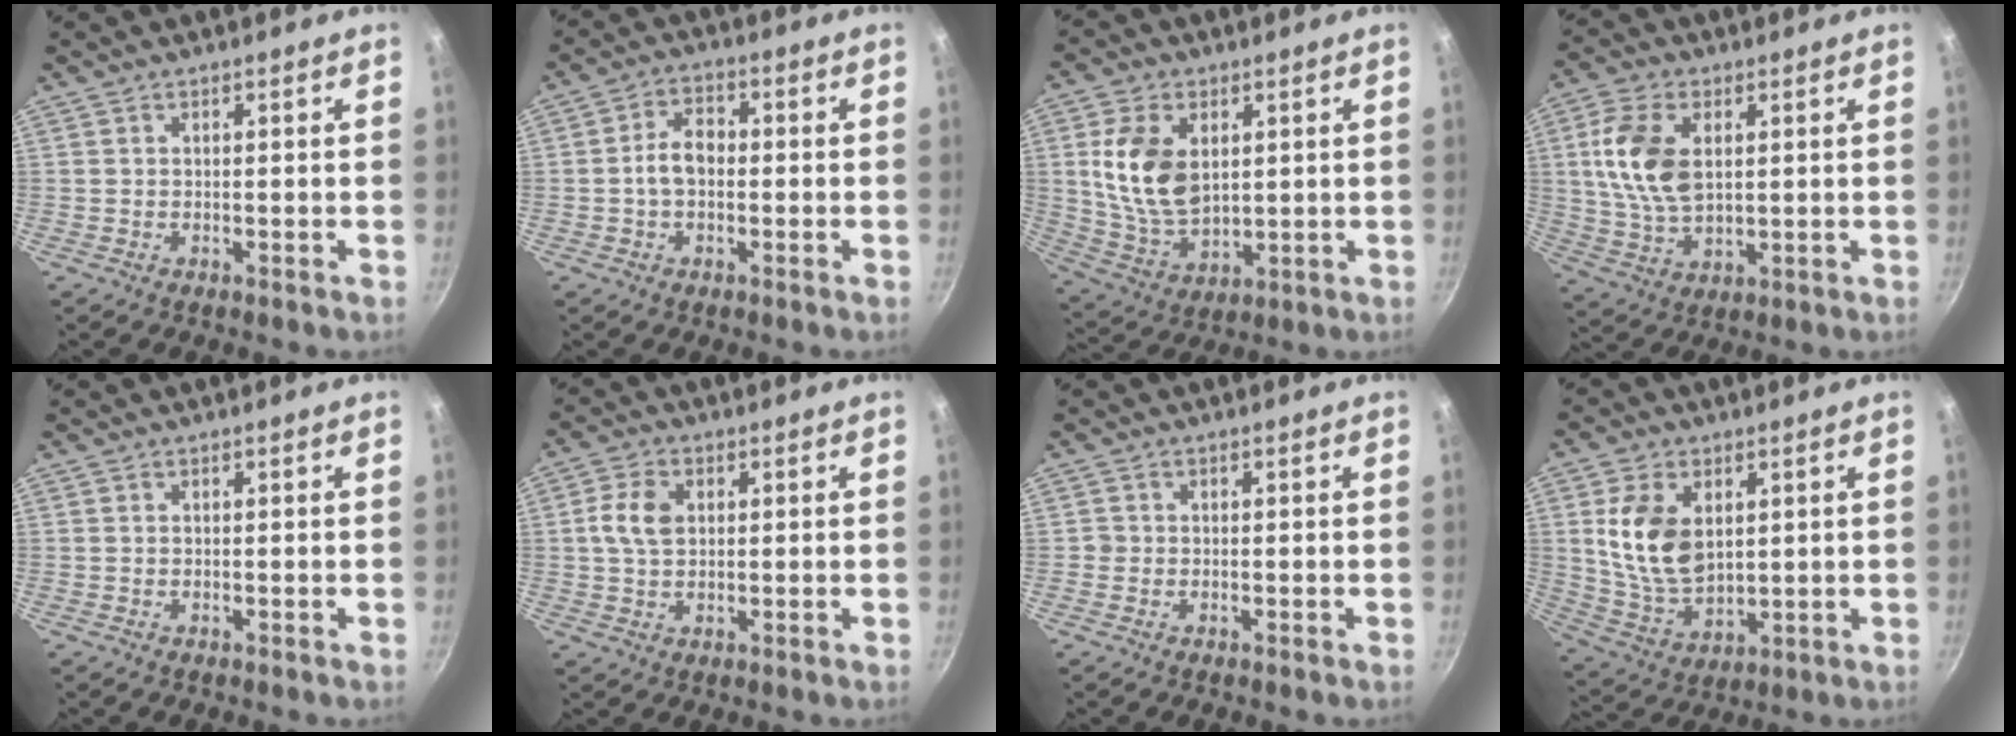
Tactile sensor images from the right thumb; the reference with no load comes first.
{"total": 5.6, "force": [-0.6, 3.8, 4.1], "torque": [-0.058, 0.023, -0.017]}
{"total": 13.5, "force": [2.8, 8.8, 9.8], "torque": [-0.168, -0.020, 0.063]}
{"total": 12.7, "force": [2.6, 7.6, 9.8], "torque": [-0.181, -0.007, 0.051]}
{"total": 0.0}
{"total": 6.1, "force": [1.0, 4.2, 4.3], "torque": [-0.074, 0.008, 0.015]}
{"total": 1.0, "force": [-0.3, 0.9, 0.1], "torque": [-0.001, 0.002, -0.007]}
{"total": 13.1, "force": [2.9, 8.7, 9.4], "torque": [-0.161, -0.023, 0.066]}